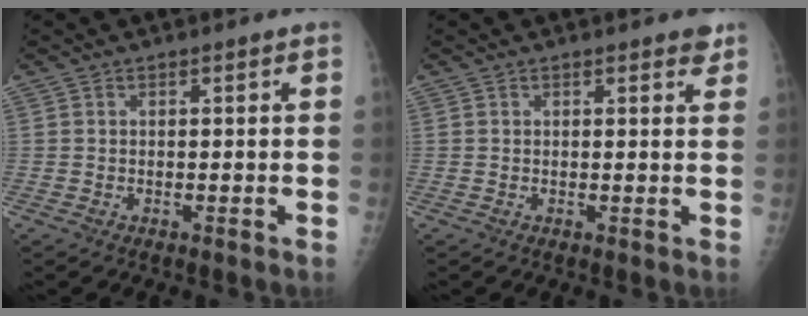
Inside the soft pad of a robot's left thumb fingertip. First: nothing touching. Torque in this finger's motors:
{"motor_torque": [3.87, -0.46, 0.15, 0.02, 0.06]}